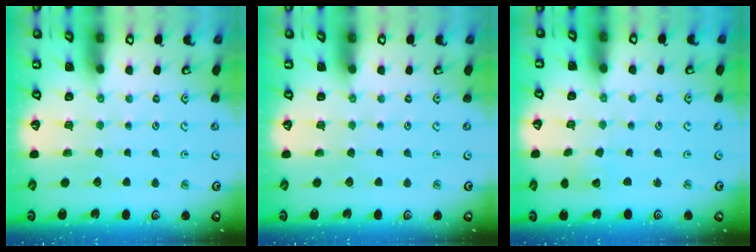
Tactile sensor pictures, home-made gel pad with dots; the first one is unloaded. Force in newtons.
{"total": 0.0}
{"total": 2.6, "press": 2.6, "slide": 0.3}